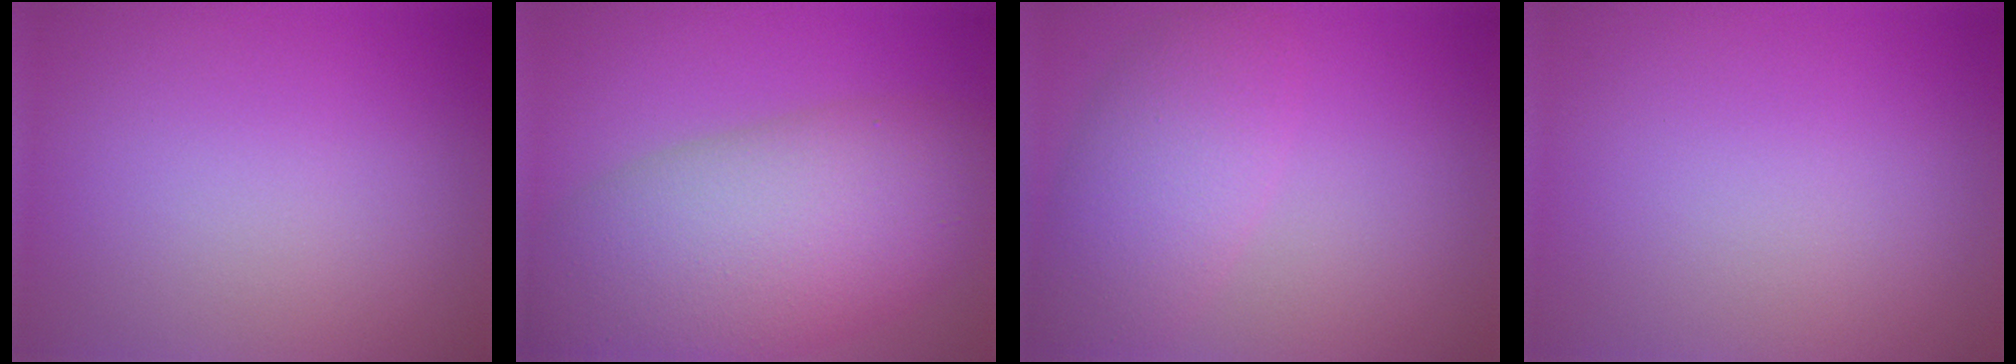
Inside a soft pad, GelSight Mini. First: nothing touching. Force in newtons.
{"total": 12.1, "press": 12.1, "slide": 0.6}
{"total": 4.9, "press": 4.9, "slide": 0.1}
{"total": 0.0}